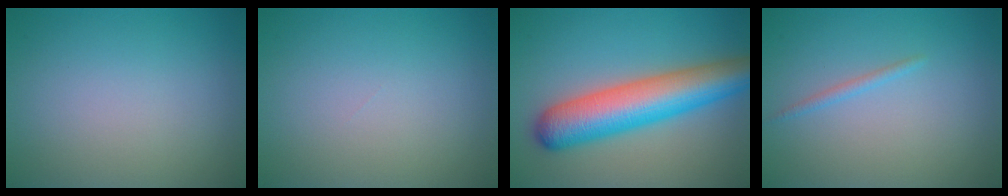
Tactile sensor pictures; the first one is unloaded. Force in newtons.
{"total": 0.0}
{"total": 8.9, "press": 8.9, "slide": 0.2}
{"total": 0.8, "press": 0.8, "slide": 0.1}